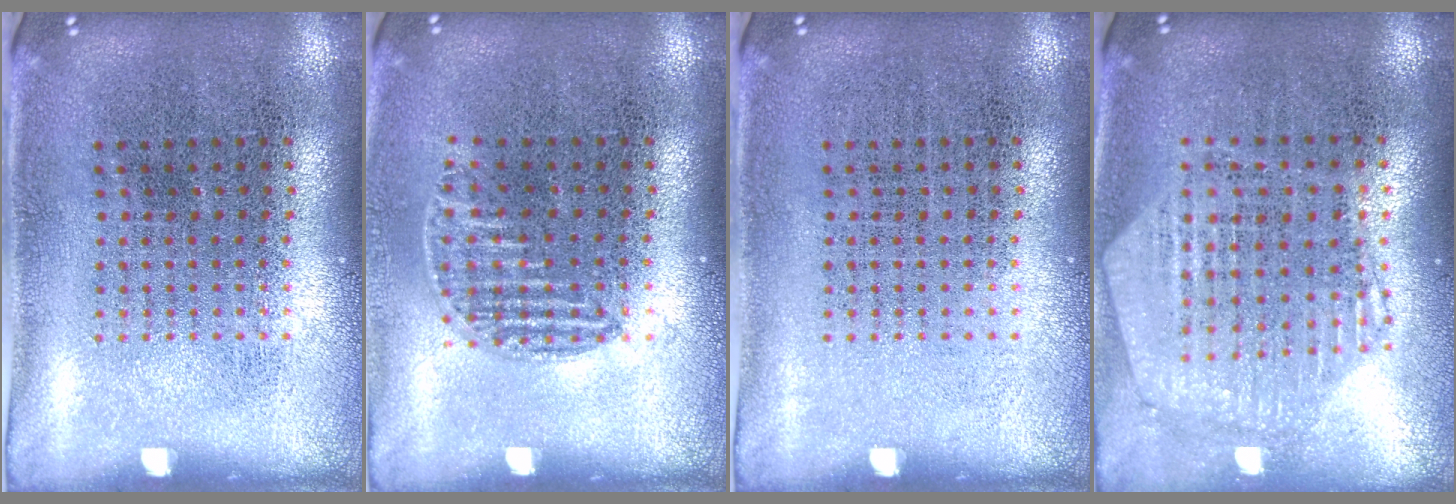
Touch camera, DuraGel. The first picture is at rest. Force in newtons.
{"total": 1.0, "press": 0.8, "slide": 0.6}
{"total": 0.0}
{"total": 1.1, "press": 1.1, "slide": 0.2}